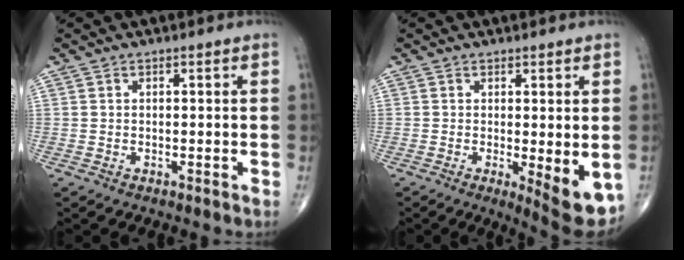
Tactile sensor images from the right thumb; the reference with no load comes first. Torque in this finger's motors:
{"motor_torque": [-0.22, 0.15, -0.05, -0.21, 0.02]}